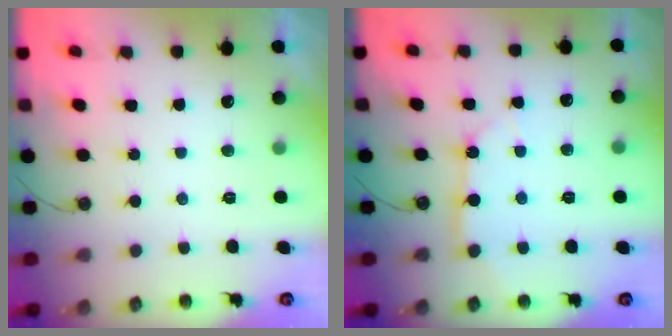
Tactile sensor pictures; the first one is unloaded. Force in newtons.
{"total": 5.0, "press": 5.0, "slide": 0.6}